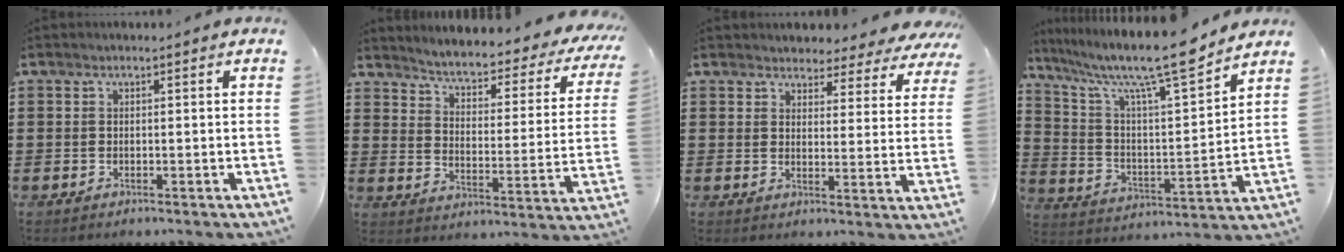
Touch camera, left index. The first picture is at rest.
{"total": 3.1, "force": [2.8, 0.1, 1.3], "torque": [-0.044, -0.033, 0.036]}
{"total": 3.8, "force": [3.7, 0.8, 0.3], "torque": [-0.019, -0.019, 0.063]}
{"total": 12.5, "force": [10.0, 1.5, 7.3], "torque": [-0.161, -0.069, 0.163]}